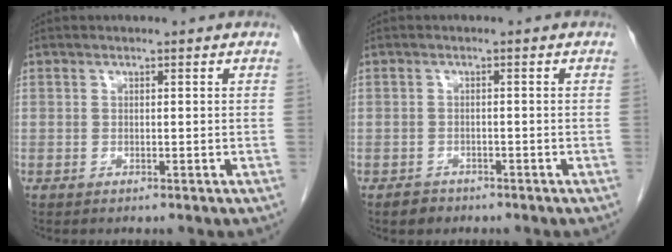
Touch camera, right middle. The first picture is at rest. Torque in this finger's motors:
{"motor_torque": [0.55, -0.10, 0.07, -0.01]}